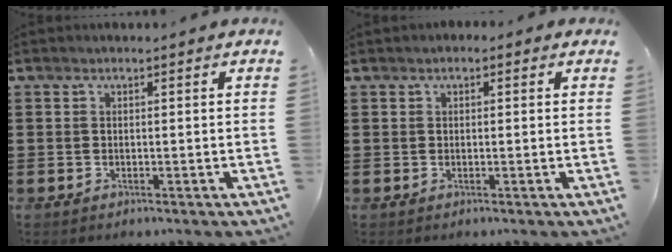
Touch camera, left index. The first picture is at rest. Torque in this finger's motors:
{"motor_torque": [2.14, 0.00, 0.58, 0.07]}